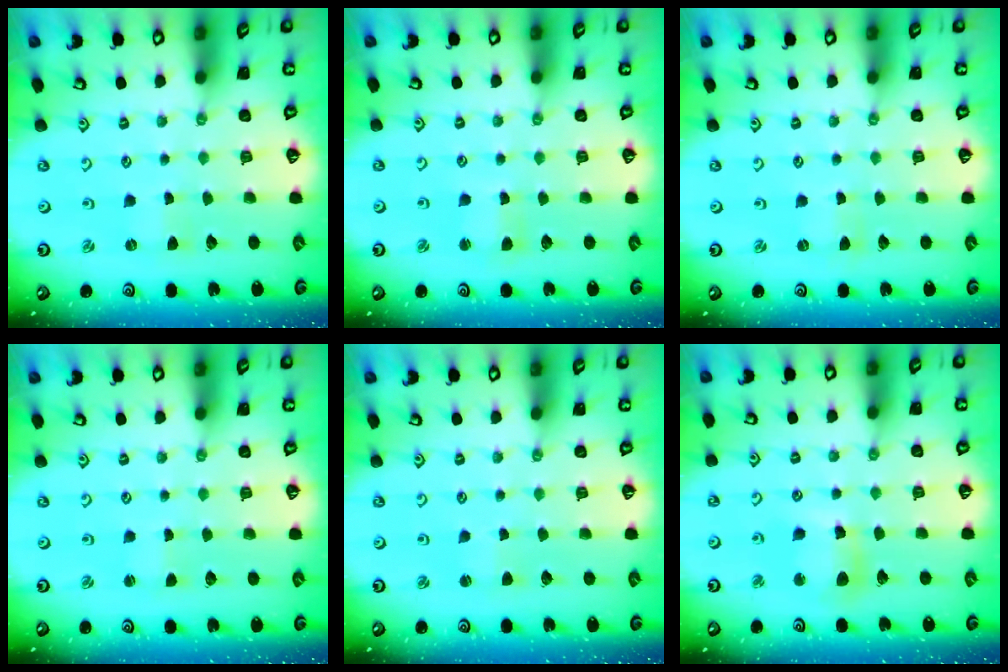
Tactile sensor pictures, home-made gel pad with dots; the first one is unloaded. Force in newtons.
{"total": 1.9, "press": 1.9, "slide": 0.3}
{"total": 0.0}
{"total": 0.6, "press": 0.6, "slide": 0.0}
{"total": 0.9, "press": 0.8, "slide": 0.1}
{"total": 8.9, "press": 8.9, "slide": 1.1}